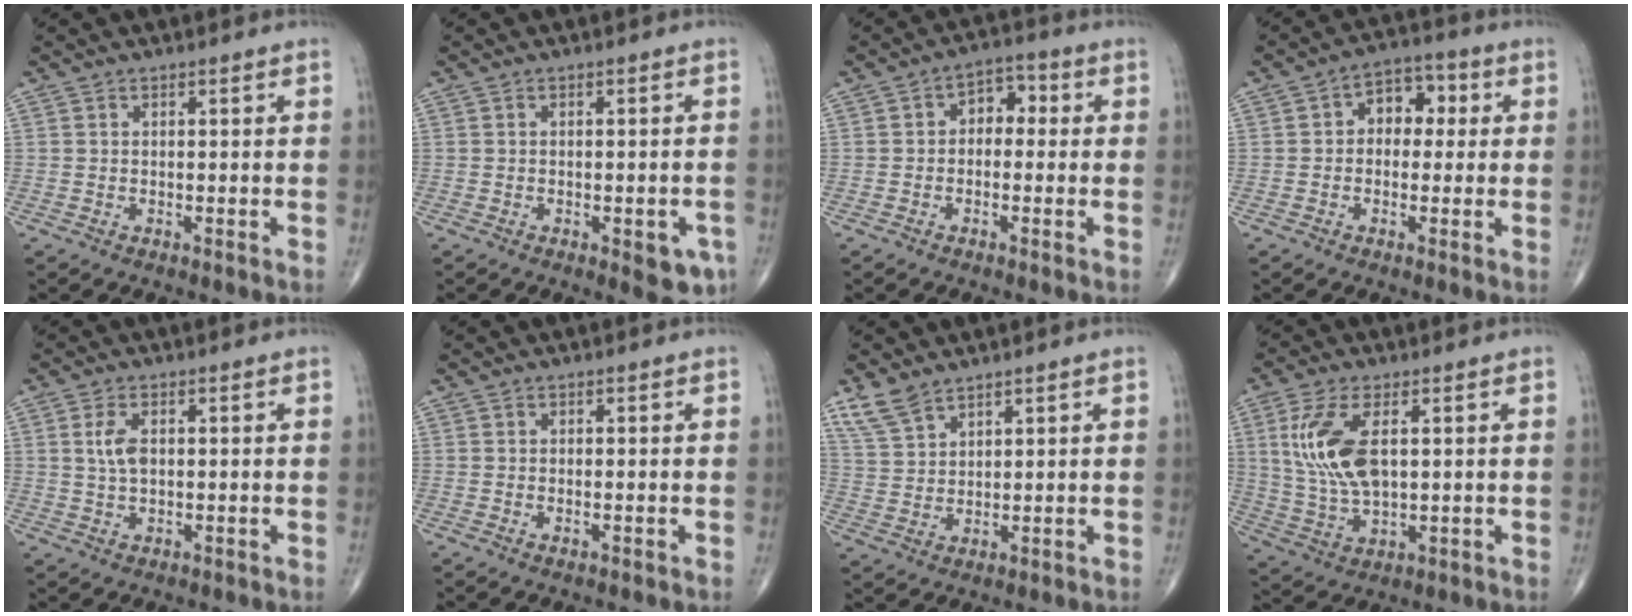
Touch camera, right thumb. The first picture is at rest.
{"total": 5.7, "force": [-2.3, 2.4, 4.6], "torque": [-0.039, 0.005, -0.021]}
{"total": 5.2, "force": [0.2, 3.7, 3.6], "torque": [-0.027, 0.020, -0.012]}
{"total": 7.4, "force": [1.0, 5.3, 5.1], "torque": [-0.036, 0.023, 0.006]}
{"total": 4.0, "force": [0.8, 2.1, 3.3], "torque": [-0.070, -0.001, 0.017]}
{"total": 0.7, "force": [-0.2, 0.4, 0.6], "torque": [-0.013, -0.001, -0.002]}
{"total": 5.9, "force": [4.6, 2.6, 2.6], "torque": [-0.050, -0.013, 0.101]}
{"total": 12.0, "force": [2.8, 5.7, 10.2], "torque": [-0.218, -0.009, 0.063]}